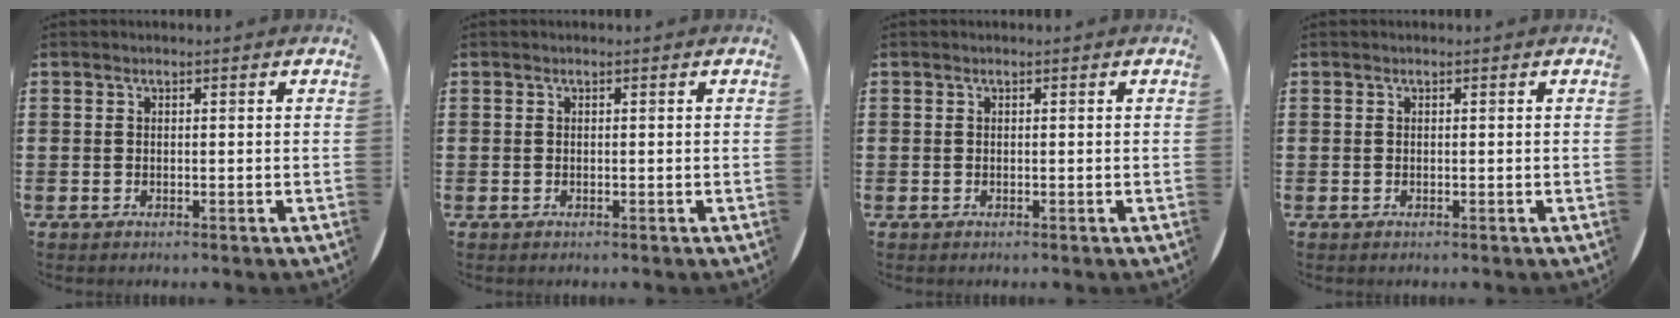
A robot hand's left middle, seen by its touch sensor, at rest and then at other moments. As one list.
[{"total": 0.0}, {"total": 0.0}, {"total": 0.0}]